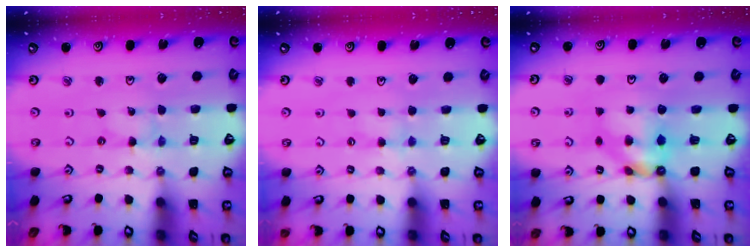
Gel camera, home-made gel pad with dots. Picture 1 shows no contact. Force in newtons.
{"total": 2.1, "press": 2.1, "slide": 0.4}
{"total": 5.7, "press": 5.7, "slide": 0.3}